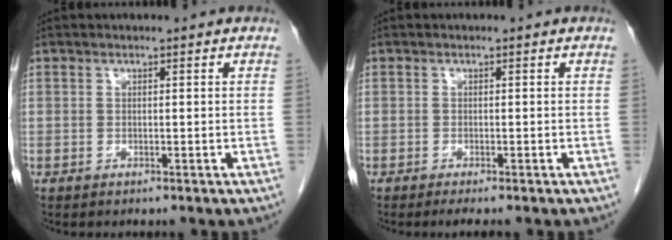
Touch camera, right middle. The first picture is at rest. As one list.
[{"total": 2.2, "force": [-1.8, 0.1, 1.3], "torque": [-0.016, -0.005, -0.023]}]